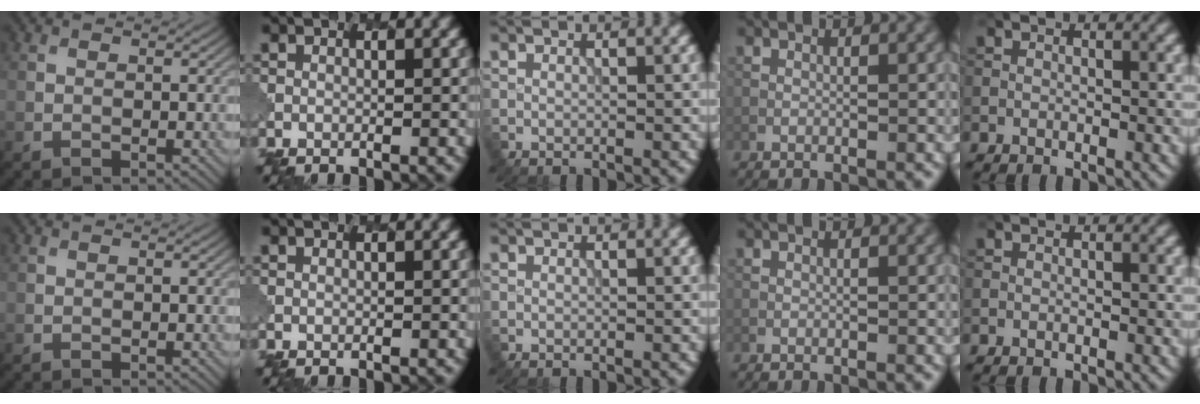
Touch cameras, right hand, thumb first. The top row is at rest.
{}